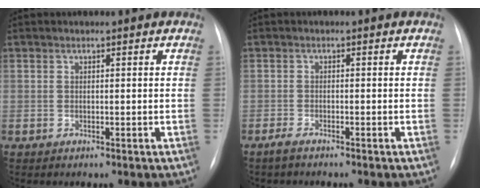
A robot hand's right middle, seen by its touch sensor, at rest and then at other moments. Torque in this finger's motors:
{"motor_torque": [-0.01, -0.35, 0.00, 0.00]}